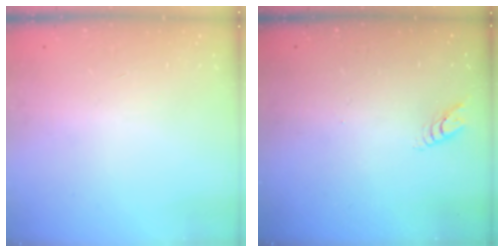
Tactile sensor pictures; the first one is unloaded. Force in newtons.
{"total": 3.7, "press": 3.7, "slide": 0.3}